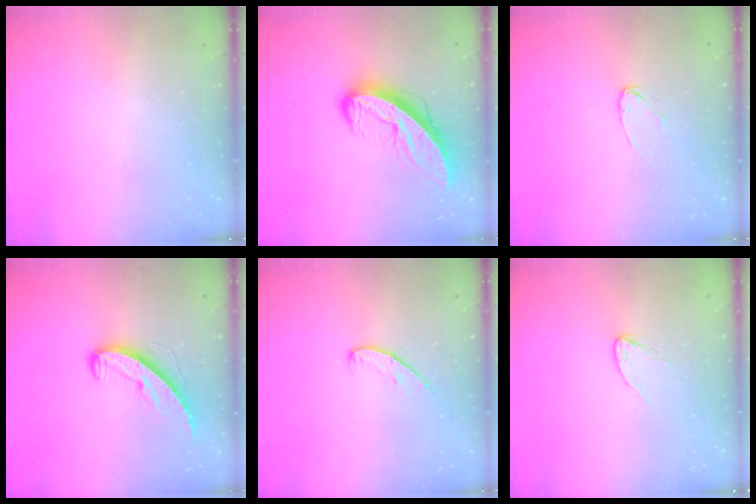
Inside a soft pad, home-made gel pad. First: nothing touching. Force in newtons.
{"total": 11.9, "press": 11.8, "slide": 0.9}
{"total": 2.6, "press": 2.6, "slide": 0.2}
{"total": 8.8, "press": 8.8, "slide": 0.8}
{"total": 5.4, "press": 5.4, "slide": 0.5}
{"total": 2.3, "press": 2.3, "slide": 0.2}